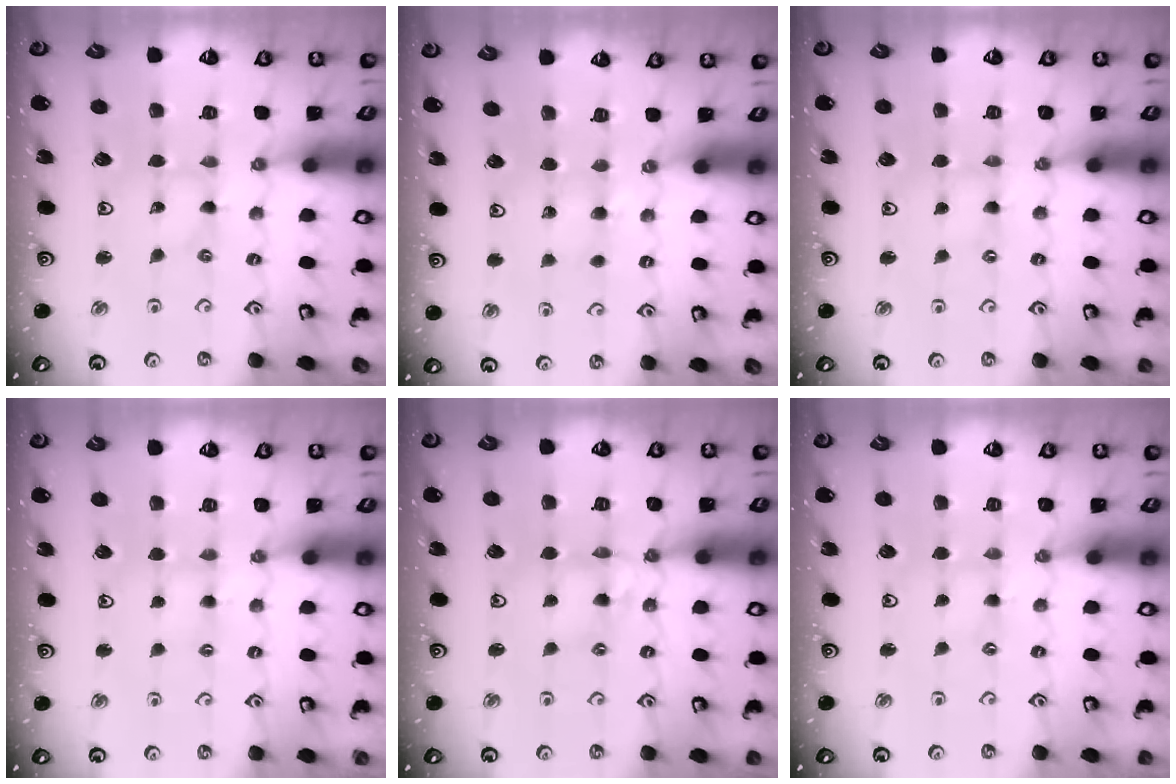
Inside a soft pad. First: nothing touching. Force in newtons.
{"total": 4.2, "press": 4.1, "slide": 0.7}
{"total": 0.0}
{"total": 3.0, "press": 2.9, "slide": 0.4}
{"total": 5.2, "press": 5.2, "slide": 0.4}
{"total": 0.8, "press": 0.8, "slide": 0.2}